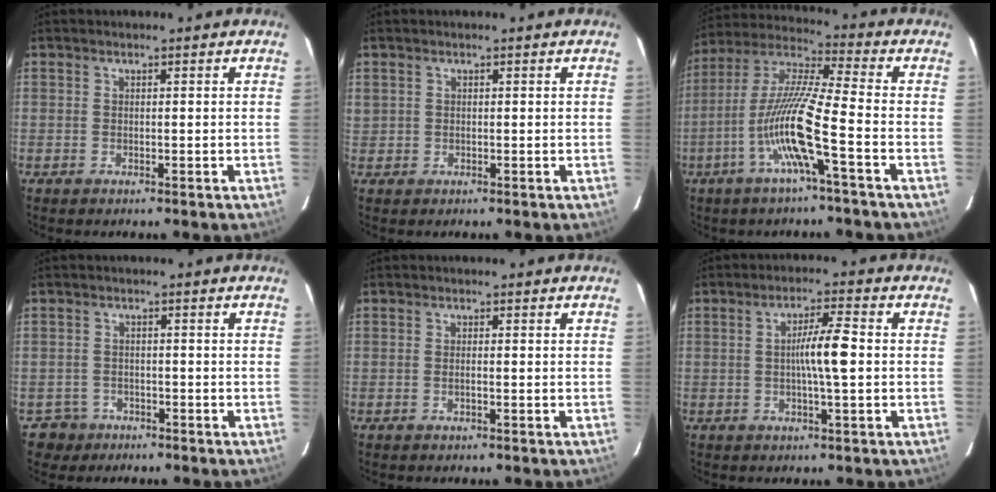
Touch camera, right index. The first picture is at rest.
{"total": 1.3, "force": [0.5, 1.2, 0.3], "torque": [-0.007, 0.014, 0.012]}
{"total": 13.0, "force": [-4.6, -0.3, 12.2], "torque": [-0.249, 0.005, -0.096]}
{"total": 3.5, "force": [-1.9, 2.9, -0.8], "torque": [0.013, 0.011, -0.031]}
{"total": 0.8, "force": [-0.2, 0.1, 0.8], "torque": [-0.016, 0.001, -0.003]}
{"total": 5.9, "force": [-0.2, 0.1, 5.9], "torque": [-0.105, 0.006, -0.006]}